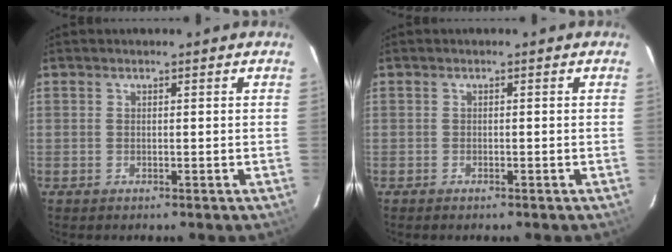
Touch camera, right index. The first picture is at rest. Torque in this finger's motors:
{"motor_torque": [0.00, -0.09, 0.03, 0.01]}